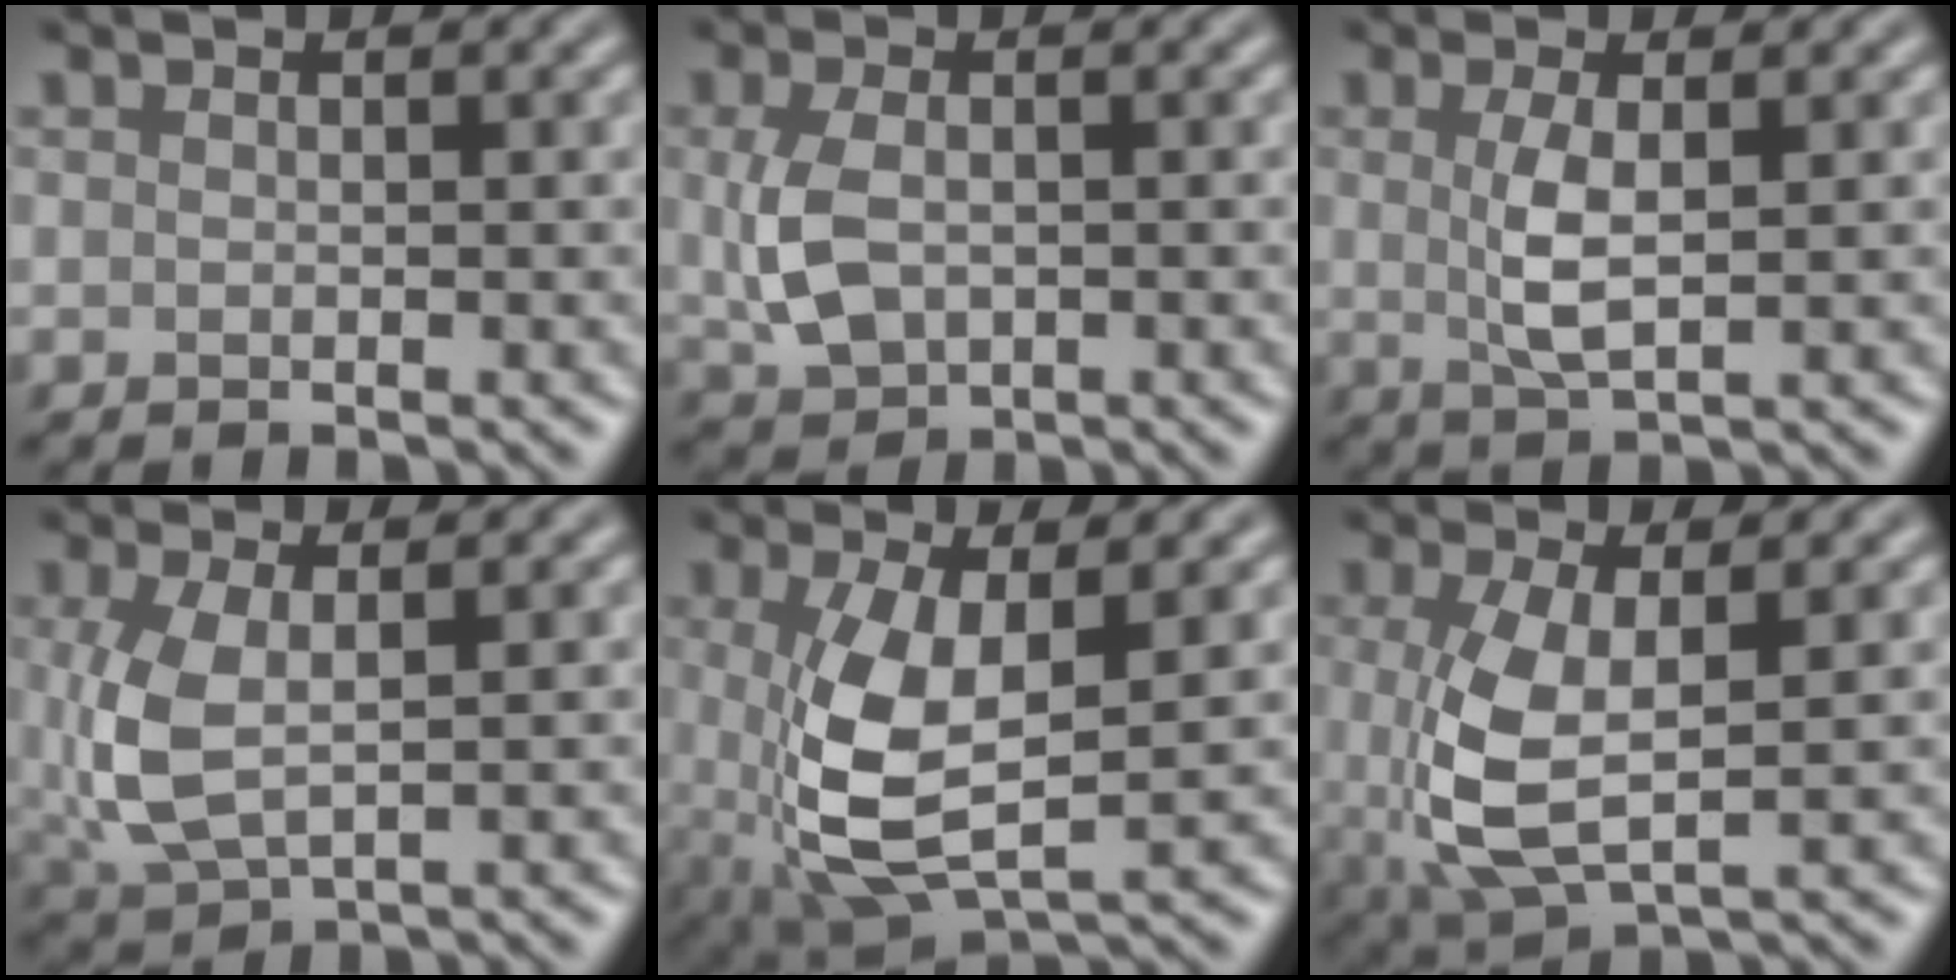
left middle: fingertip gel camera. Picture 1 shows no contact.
{"total": 4.2, "force": [0.0, 2.8, 3.2], "torque": [-0.078, -0.002, 0.005]}
{"total": 3.2, "force": [0.4, 0.9, 3.0], "torque": [-0.069, -0.003, 0.010]}
{"total": 5.1, "force": [0.4, 2.5, 4.4], "torque": [-0.115, -0.004, 0.012]}
{"total": 7.4, "force": [0.2, 3.2, 6.7], "torque": [-0.157, -0.011, 0.007]}
{"total": 6.3, "force": [0.2, 2.7, 5.7], "torque": [-0.140, -0.010, 0.008]}